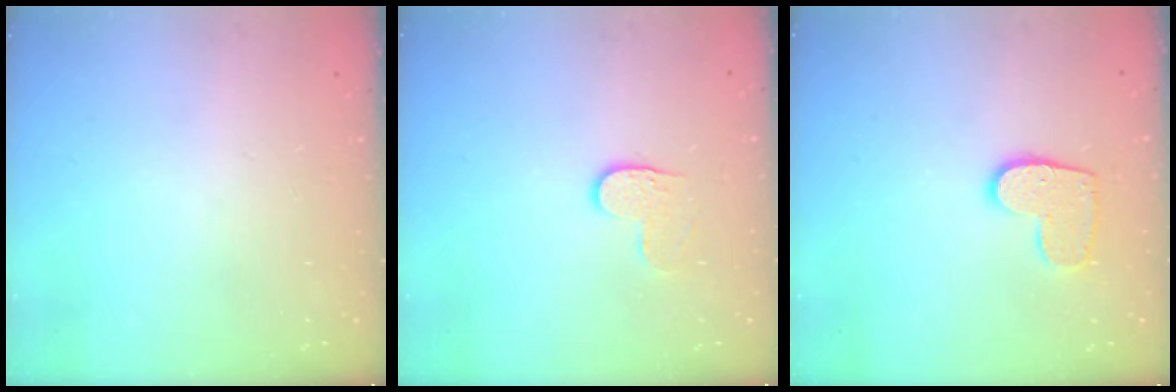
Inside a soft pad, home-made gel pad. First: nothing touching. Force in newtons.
{"total": 4.7, "press": 4.7, "slide": 0.4}
{"total": 9.8, "press": 9.8, "slide": 0.3}